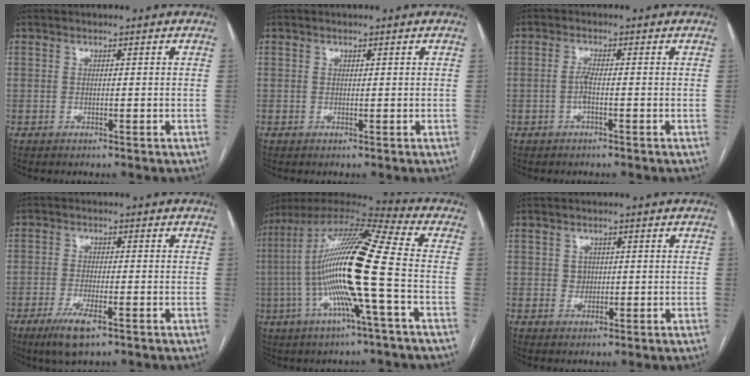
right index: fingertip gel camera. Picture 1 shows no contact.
{"total": 0.0}
{"total": 2.0, "force": [-0.6, 0.1, 1.9], "torque": [-0.039, 0.001, -0.015]}
{"total": 5.3, "force": [-3.0, 1.3, 4.2], "torque": [-0.086, -0.009, -0.049]}
{"total": 20.5, "force": [-2.8, 0.5, 20.3], "torque": [-0.390, 0.004, -0.065]}
{"total": 1.9, "force": [0.2, 1.7, 0.8], "torque": [-0.009, 0.000, 0.006]}